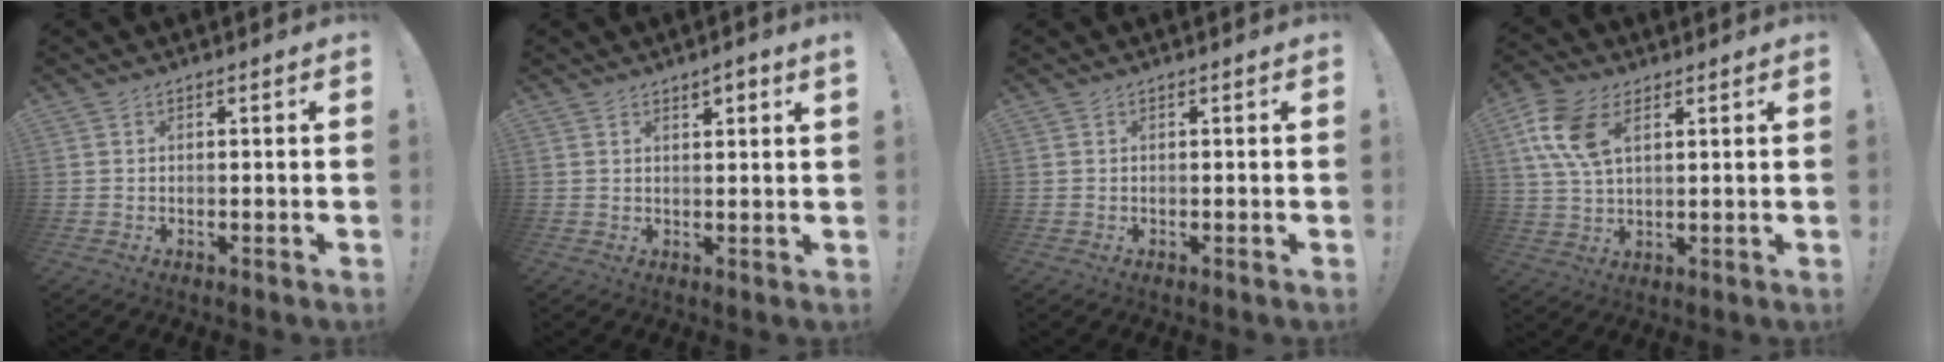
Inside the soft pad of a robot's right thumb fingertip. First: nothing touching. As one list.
[{"total": 2.6, "force": [1.8, 0.3, 1.9], "torque": [-0.022, -0.009, 0.026]}, {"total": 0.0}, {"total": 11.4, "force": [4.5, 6.4, 8.2], "torque": [-0.177, -0.007, 0.086]}]